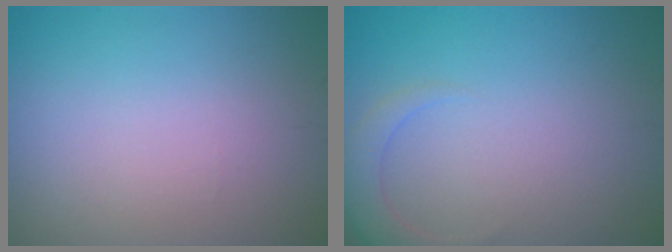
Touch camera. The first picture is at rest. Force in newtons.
{"total": 2.1, "press": 2.1, "slide": 0.3}